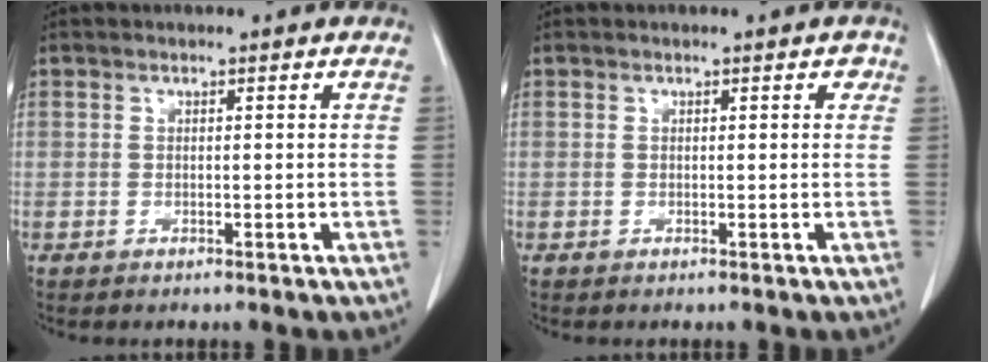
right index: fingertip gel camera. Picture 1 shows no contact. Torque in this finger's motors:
{"motor_torque": [0.13, -0.03, 0.07, 0.00]}